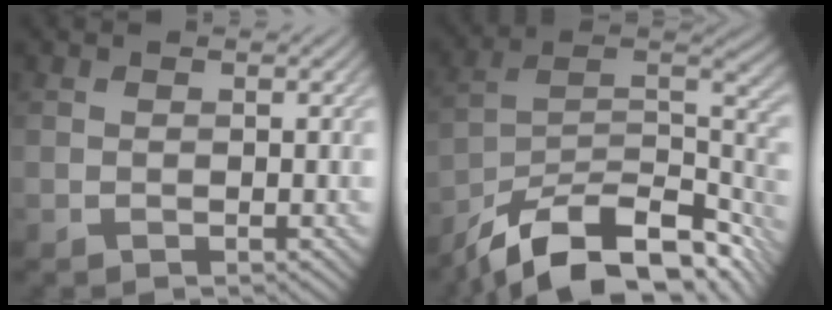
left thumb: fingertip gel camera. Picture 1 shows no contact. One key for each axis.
{"total": 16.2, "fx": -11.5, "fy": 6.5, "fz": 9.3, "tx": -0.201, "ty": -0.031, "tz": -0.178}